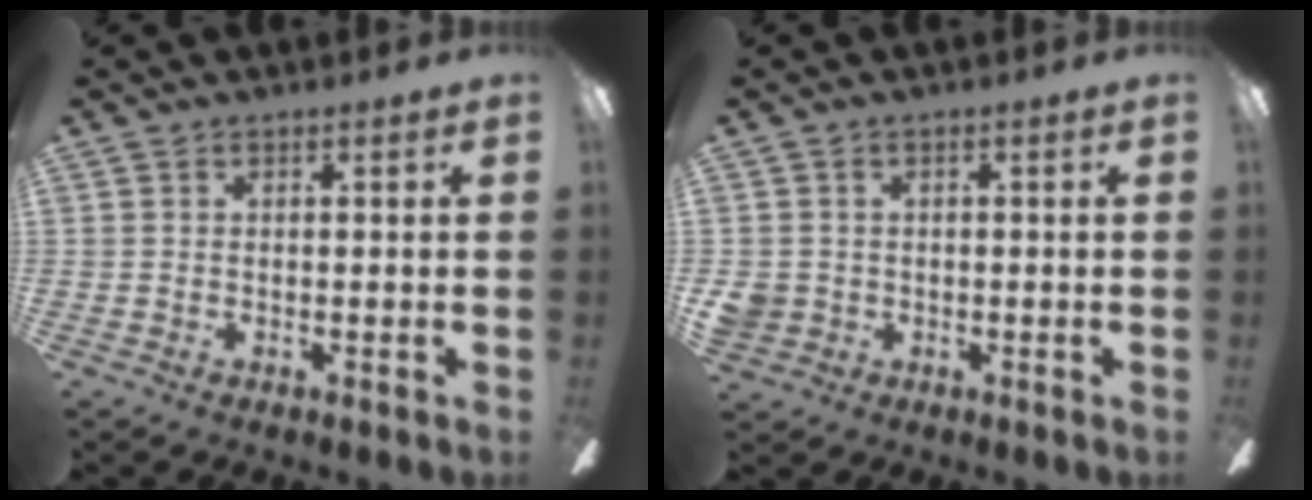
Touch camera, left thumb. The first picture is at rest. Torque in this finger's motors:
{"motor_torque": [0.02, 0.49, 0.20, -0.30, 0.01]}